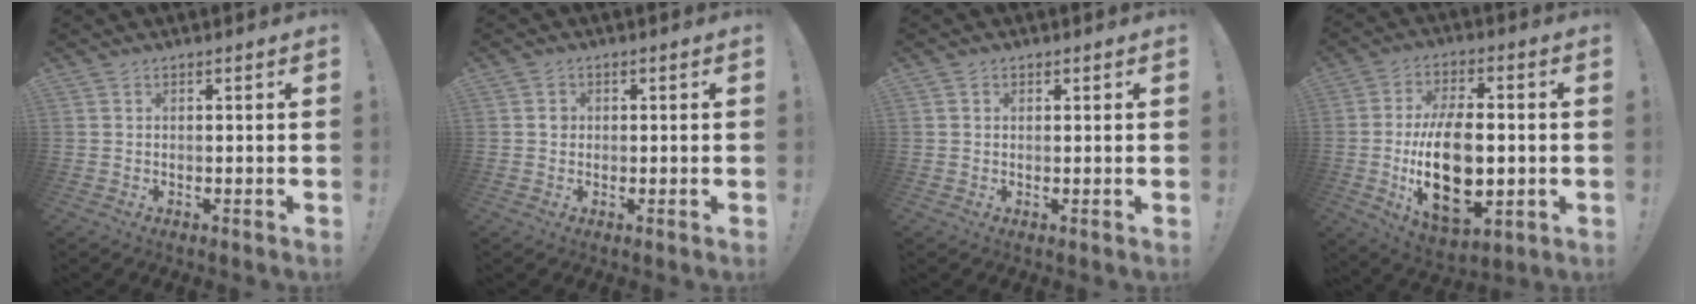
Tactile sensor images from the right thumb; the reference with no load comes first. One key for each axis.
{"total": 1.6, "fx": 0.0, "fy": 1.5, "fz": 0.6, "tx": -0.002, "ty": 0.000, "tz": -0.002}
{"total": 0.8, "fx": 0.4, "fy": 0.7, "fz": 0.2, "tx": -0.002, "ty": 0.002, "tz": 0.006}
{"total": 20.9, "fx": -2.7, "fy": 11.5, "fz": 17.3, "tx": -0.306, "ty": -0.005, "tz": -0.038}